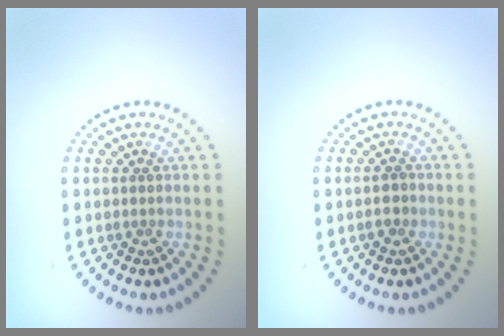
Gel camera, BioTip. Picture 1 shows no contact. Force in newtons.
{"total": 1.2, "press": 1.2, "slide": 0.4}